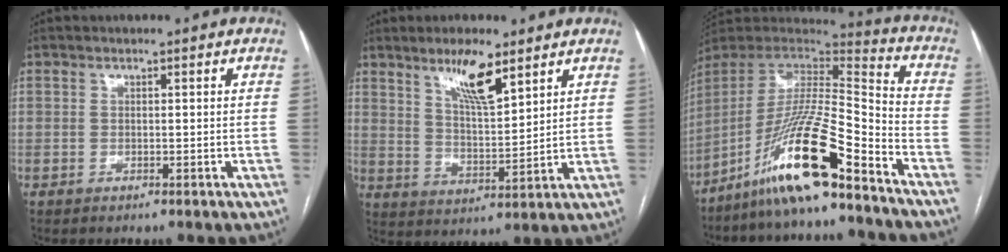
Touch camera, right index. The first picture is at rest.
{"total": 8.6, "force": [5.8, 1.6, 6.2], "torque": [-0.115, -0.006, 0.107]}
{"total": 18.5, "force": [-12.9, 0.7, 13.3], "torque": [-0.278, -0.014, -0.239]}